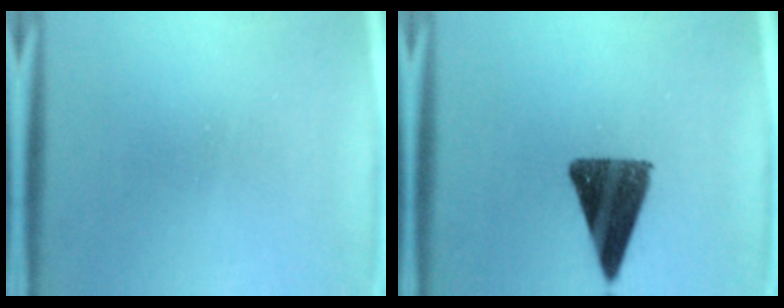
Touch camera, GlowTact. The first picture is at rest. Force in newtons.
{"total": 12.1}